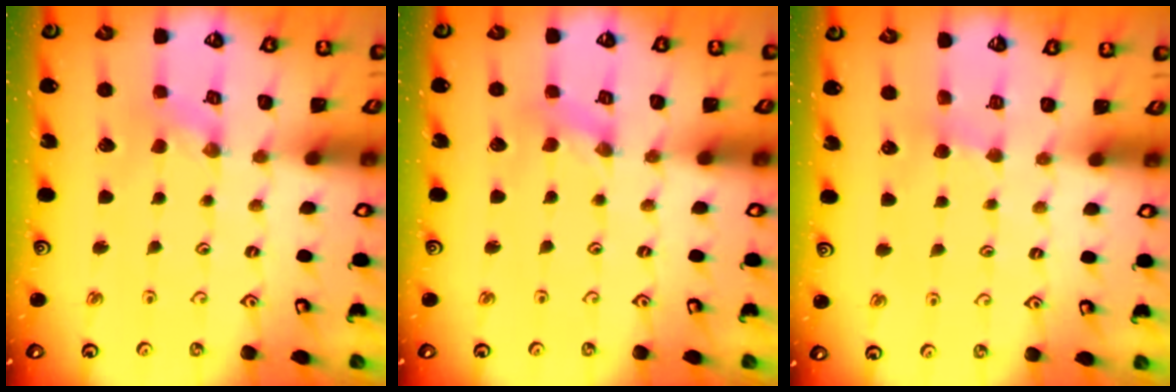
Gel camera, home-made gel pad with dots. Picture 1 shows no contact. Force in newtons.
{"total": 0.0}
{"total": 2.9, "press": 2.9, "slide": 0.3}